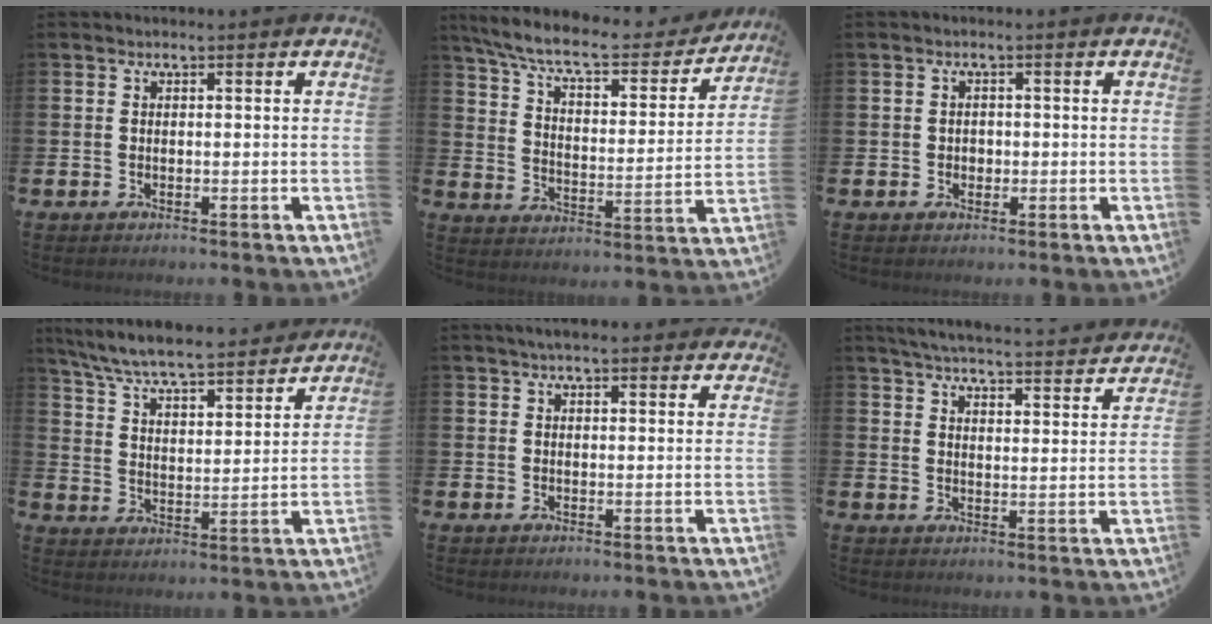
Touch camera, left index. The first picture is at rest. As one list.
[{"total": 9.0, "force": [8.0, 1.8, 3.8], "torque": [-0.103, -0.054, 0.133]}, {"total": 1.2, "force": [0.0, 1.1, 0.4], "torque": [0.002, 0.004, -0.005]}, {"total": 7.6, "force": [7.2, 0.6, 2.3], "torque": [-0.078, -0.052, 0.125]}, {"total": 3.0, "force": [2.7, 0.6, 1.2], "torque": [-0.024, -0.005, 0.049]}, {"total": 5.6, "force": [5.5, 0.3, 1.2], "torque": [-0.039, -0.043, 0.094]}]